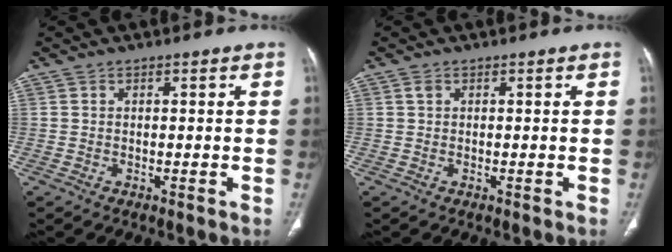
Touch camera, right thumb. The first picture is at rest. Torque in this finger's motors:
{"motor_torque": [-0.05, -0.30, 0.02, 0.43, -0.02]}